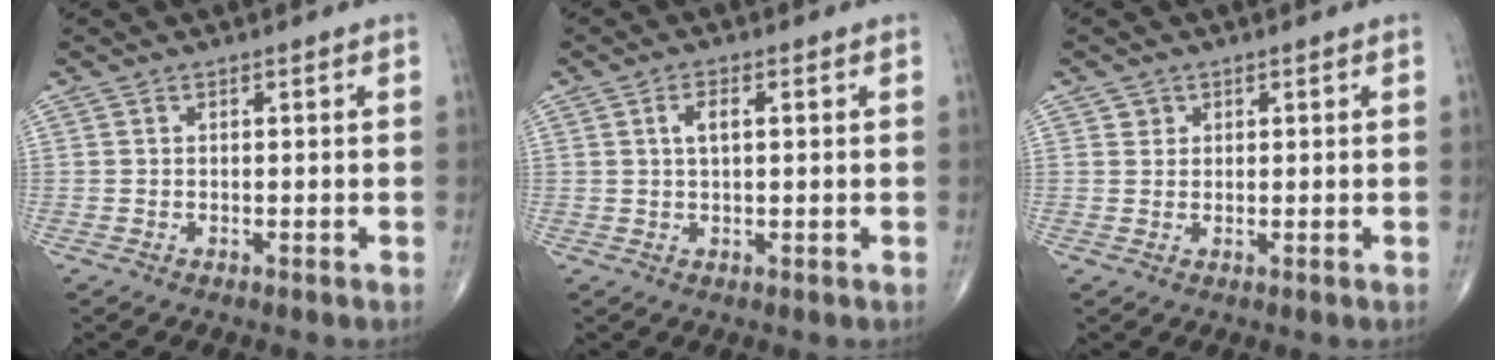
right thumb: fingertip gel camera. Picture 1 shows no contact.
{"total": 3.2, "force": [0.8, 1.3, 2.8], "torque": [-0.053, 0.005, 0.016]}
{"total": 1.4, "force": [0.7, 1.2, 0.1], "torque": [0.013, -0.002, 0.006]}